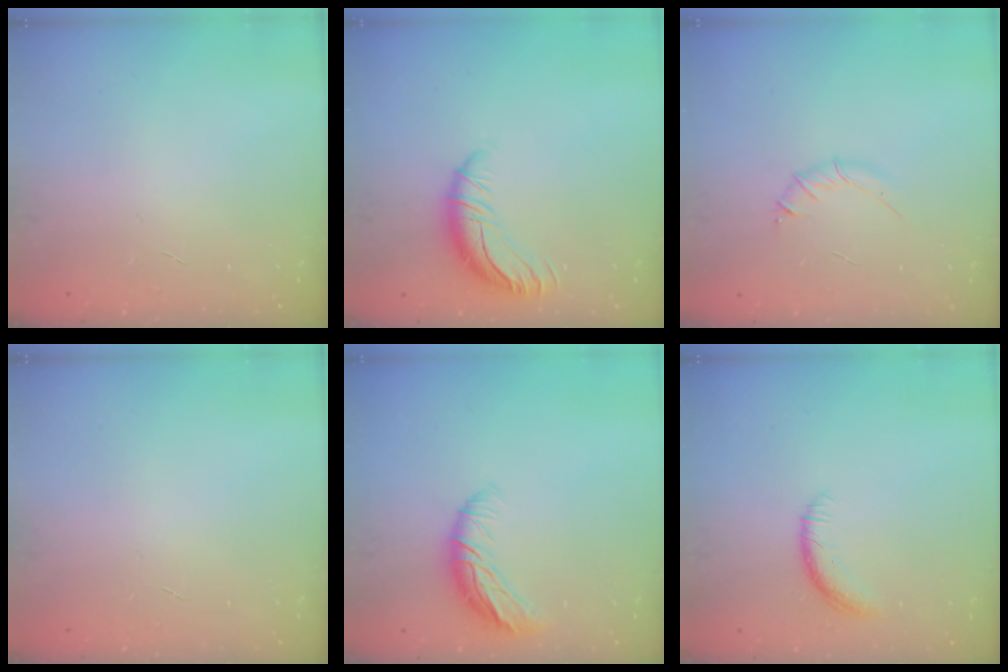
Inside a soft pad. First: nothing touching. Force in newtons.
{"total": 12.4, "press": 12.3, "slide": 1.5}
{"total": 3.4, "press": 3.3, "slide": 1.0}
{"total": 0.0}
{"total": 10.0, "press": 10.0, "slide": 1.0}
{"total": 6.8, "press": 6.8, "slide": 0.7}